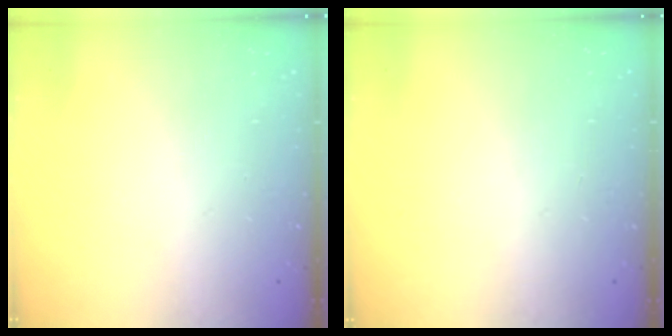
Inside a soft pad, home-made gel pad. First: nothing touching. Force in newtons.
{"total": 0.0}